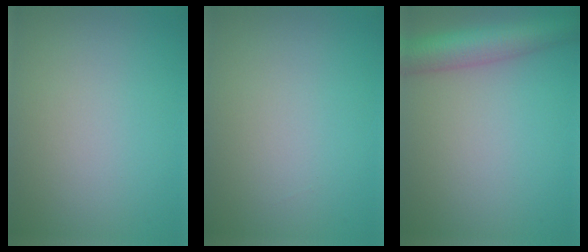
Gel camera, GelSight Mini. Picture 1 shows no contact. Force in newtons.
{"total": 0.0}
{"total": 5.7, "press": 5.7, "slide": 0.2}